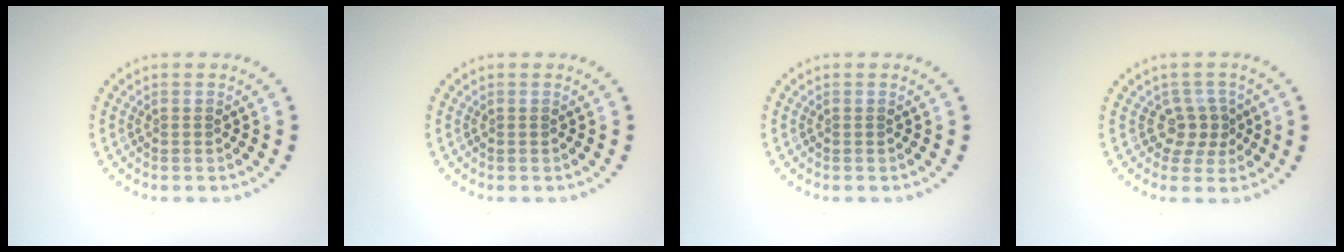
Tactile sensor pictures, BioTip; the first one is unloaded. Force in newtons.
{"total": 0.0}
{"total": 0.0}
{"total": 2.4, "press": 1.7, "slide": 1.7}